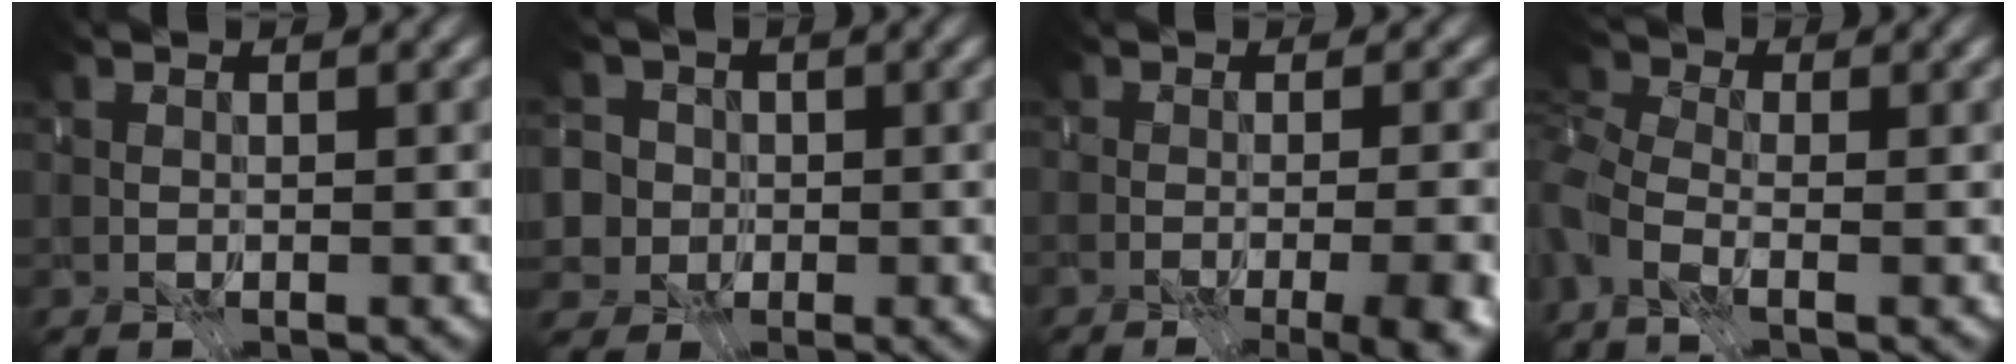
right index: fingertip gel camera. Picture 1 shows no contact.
{"total": 7.8, "force": [3.2, 6.0, 3.9], "torque": [-0.073, 0.023, 0.021]}
{"total": 10.4, "force": [-6.0, 4.4, 7.4], "torque": [-0.065, -0.014, -0.056]}
{"total": 4.3, "force": [-3.3, 1.0, 2.6], "torque": [-0.046, -0.006, -0.059]}